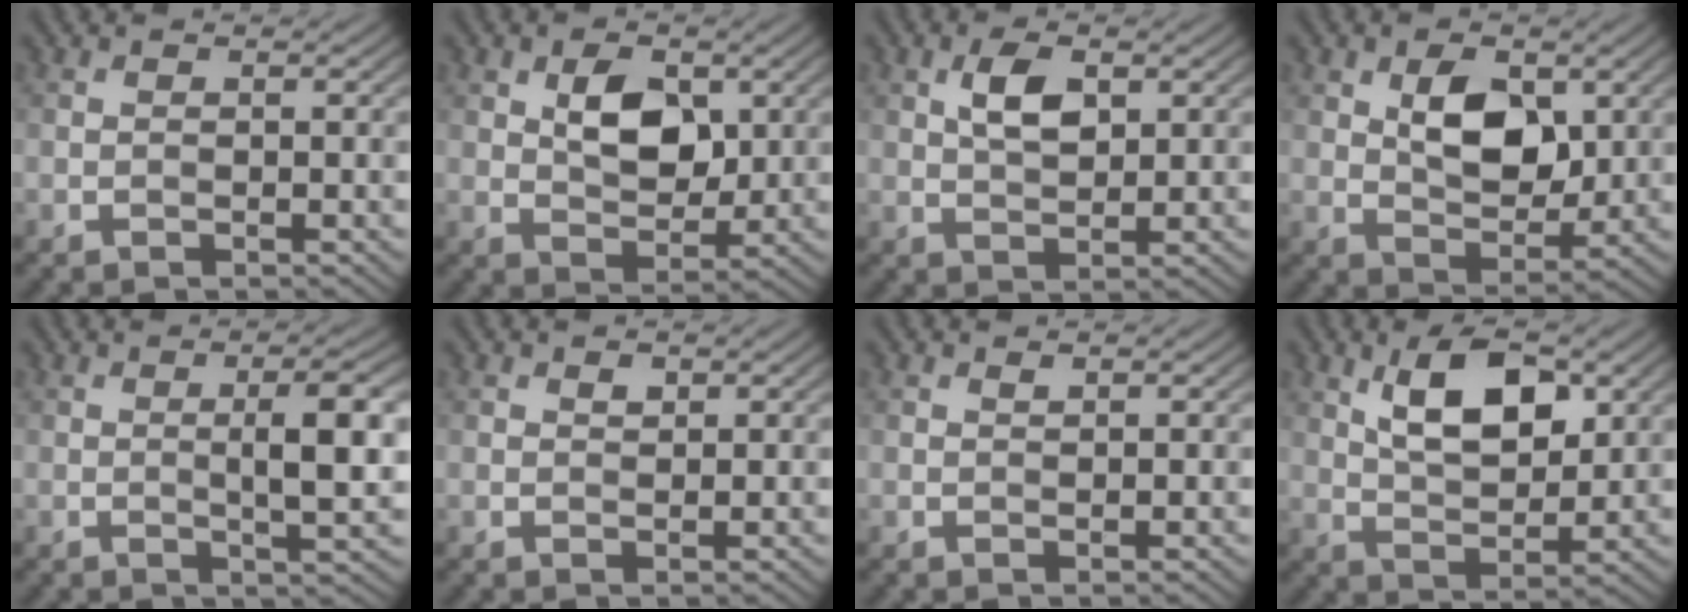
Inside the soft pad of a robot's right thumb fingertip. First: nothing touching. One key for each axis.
{"total": 6.2, "fx": 1.9, "fy": 3.9, "fz": 4.5, "tx": -0.075, "ty": -0.004, "tz": 0.031}
{"total": 4.4, "fx": 1.6, "fy": 2.3, "fz": 3.4, "tx": -0.073, "ty": 0.003, "tz": 0.031}
{"total": 7.0, "fx": 2.2, "fy": 4.2, "fz": 5.1, "tx": -0.087, "ty": -0.006, "tz": 0.037}
{"total": 5.9, "fx": 0.6, "fy": 1.2, "fz": 5.7, "tx": -0.093, "ty": 0.003, "tz": 0.012}
{"total": 1.1, "fx": 0.7, "fy": 0.6, "fz": 0.5, "tx": -0.008, "ty": -0.003, "tz": 0.014}
{"total": 0.6, "fx": 0.6, "fy": 0.1, "fz": 0.3, "tx": -0.006, "ty": 0.000, "tz": 0.012}
{"total": 8.5, "fx": 3.5, "fy": 4.0, "fz": 6.6, "tx": -0.120, "ty": 0.003, "tz": 0.065}